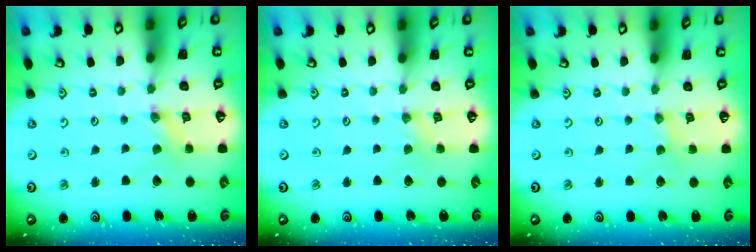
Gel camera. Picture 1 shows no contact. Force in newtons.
{"total": 1.3, "press": 1.3, "slide": 0.2}
{"total": 0.7, "press": 0.7, "slide": 0.2}